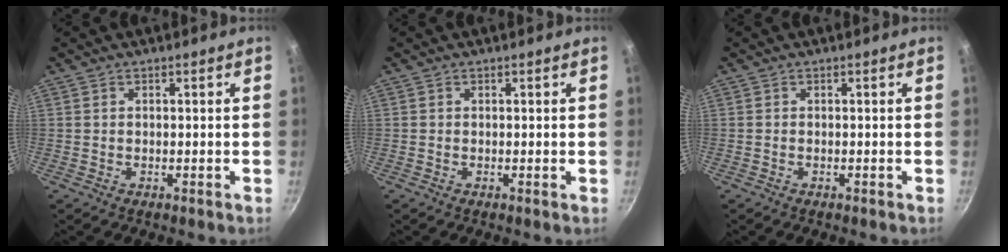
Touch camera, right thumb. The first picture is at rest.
{"total": 0.0}
{"total": 0.0}